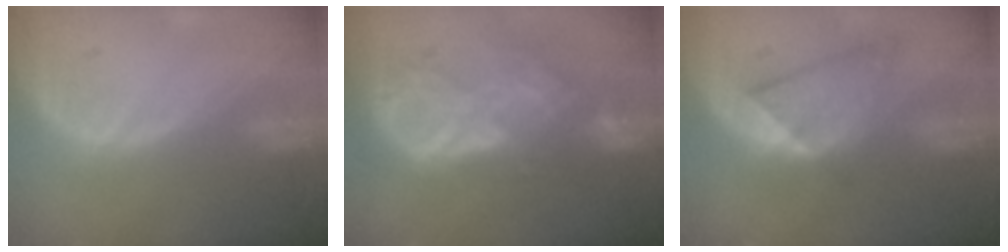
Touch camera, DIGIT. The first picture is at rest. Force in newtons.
{"total": 9.3, "press": 8.0, "slide": 4.9}
{"total": 6.1, "press": 6.1, "slide": 0.3}